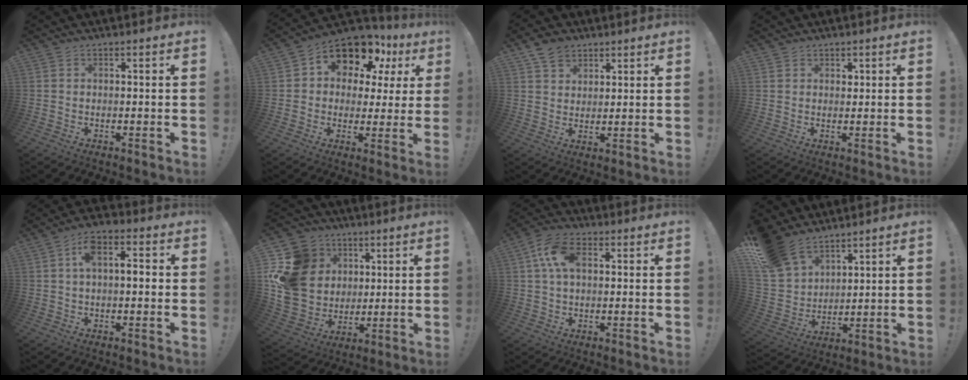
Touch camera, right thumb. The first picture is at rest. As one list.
[{"total": 12.2, "force": [7.4, 7.1, 6.6], "torque": [-0.100, -0.055, 0.127]}, {"total": 6.7, "force": [4.7, 4.5, 1.8], "torque": [-0.030, -0.022, 0.092]}, {"total": 1.7, "force": [1.1, 1.2, 0.2], "torque": [0.010, -0.010, 0.017]}, {"total": 7.8, "force": [0.6, 3.9, 6.7], "torque": [-0.098, 0.006, 0.007]}, {"total": 19.8, "force": [4.7, 17.1, 8.8], "torque": [-0.165, -0.007, 0.120]}, {"total": 10.0, "force": [2.5, 6.0, 7.6], "torque": [-0.147, 0.009, 0.048]}, {"total": 14.8, "force": [11.0, 8.4, 5.1], "torque": [-0.104, -0.072, 0.215]}]